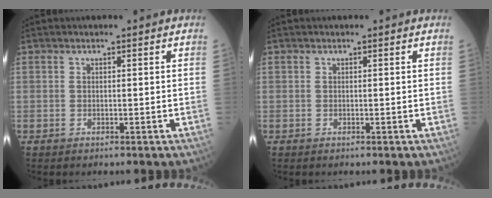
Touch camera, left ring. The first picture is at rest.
{"total": 0.0}